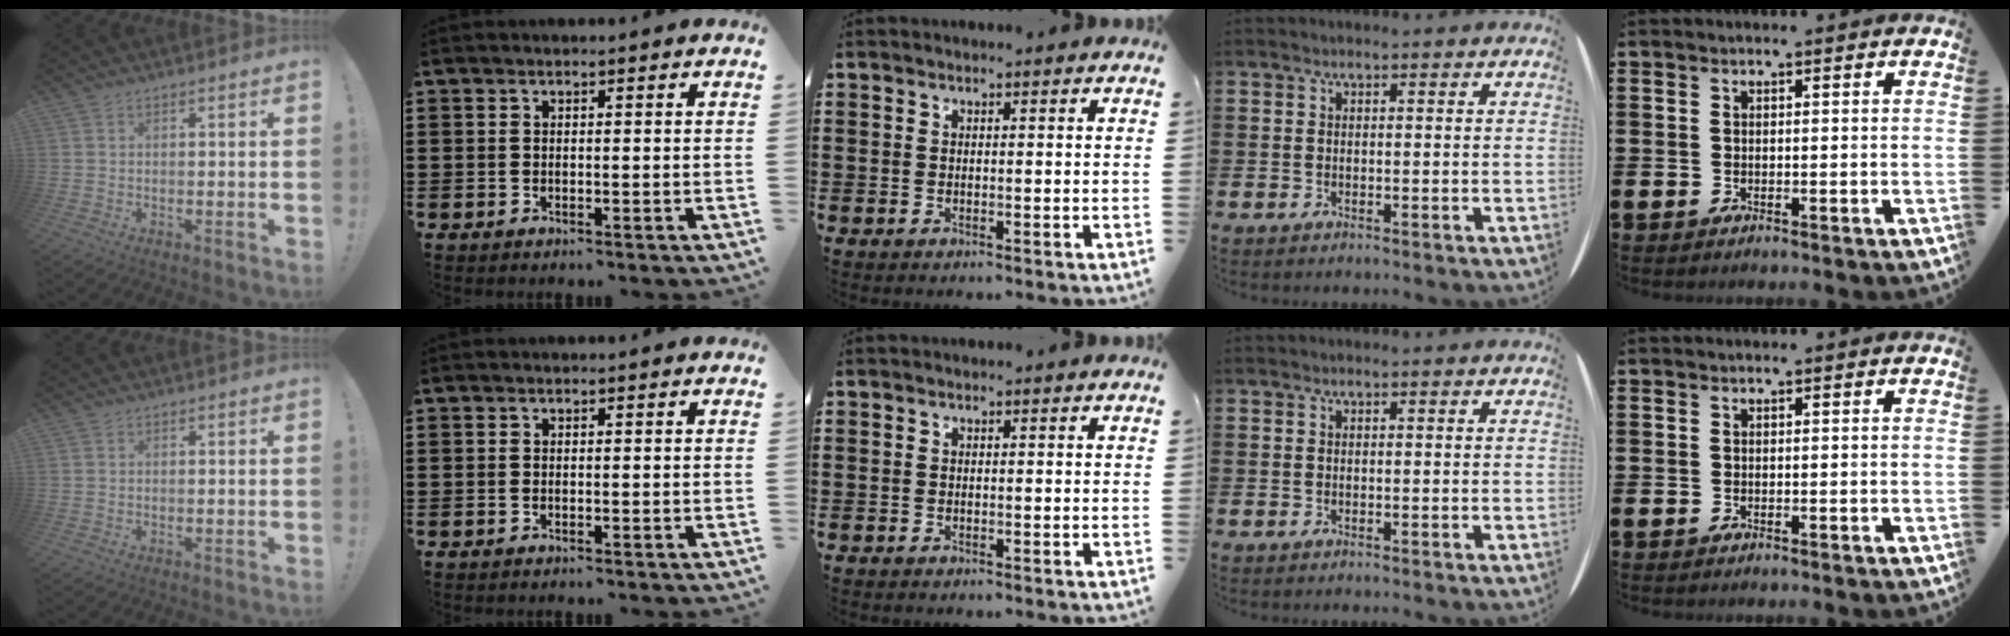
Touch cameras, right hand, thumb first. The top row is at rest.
{}